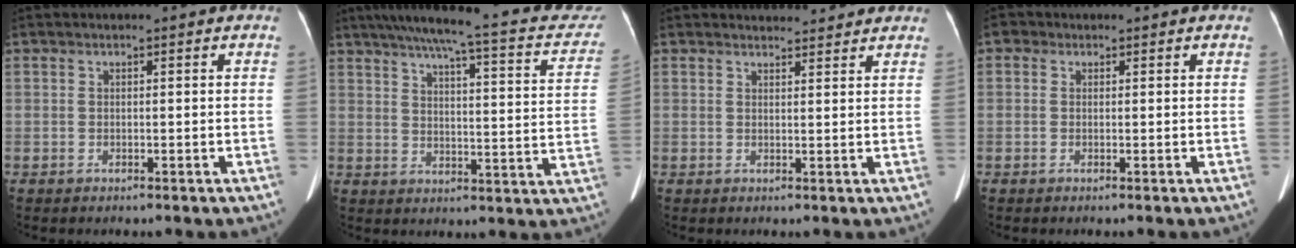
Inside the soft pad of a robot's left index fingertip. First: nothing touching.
{"total": 25.0, "force": [21.1, 4.0, 12.8], "torque": [-0.179, -0.008, 0.248]}
{"total": 4.3, "force": [4.2, 0.9, 0.6], "torque": [-0.010, 0.008, 0.048]}
{"total": 1.1, "force": [0.4, 1.0, 0.2], "torque": [0.001, 0.005, 0.002]}